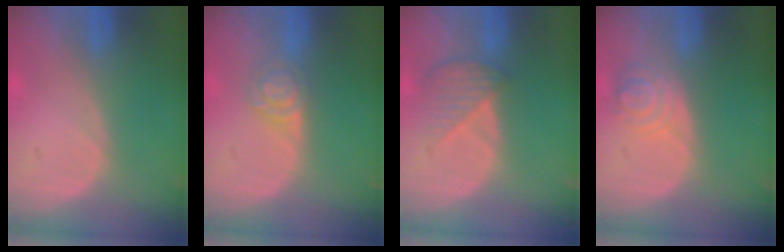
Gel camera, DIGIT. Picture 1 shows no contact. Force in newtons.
{"total": 4.3, "press": 3.9, "slide": 1.7}
{"total": 4.5, "press": 4.1, "slide": 1.7}
{"total": 4.2, "press": 4.2, "slide": 0.7}